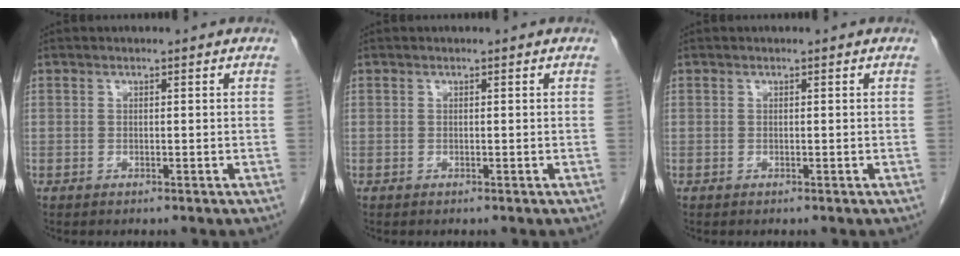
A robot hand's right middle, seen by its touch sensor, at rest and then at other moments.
{"total": 0.0}
{"total": 0.0}